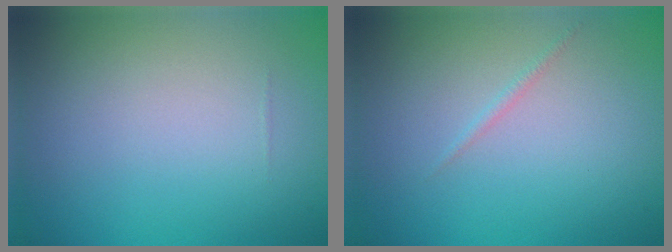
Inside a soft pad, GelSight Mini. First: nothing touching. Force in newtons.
{"total": 0.6, "press": 0.6, "slide": 0.0}